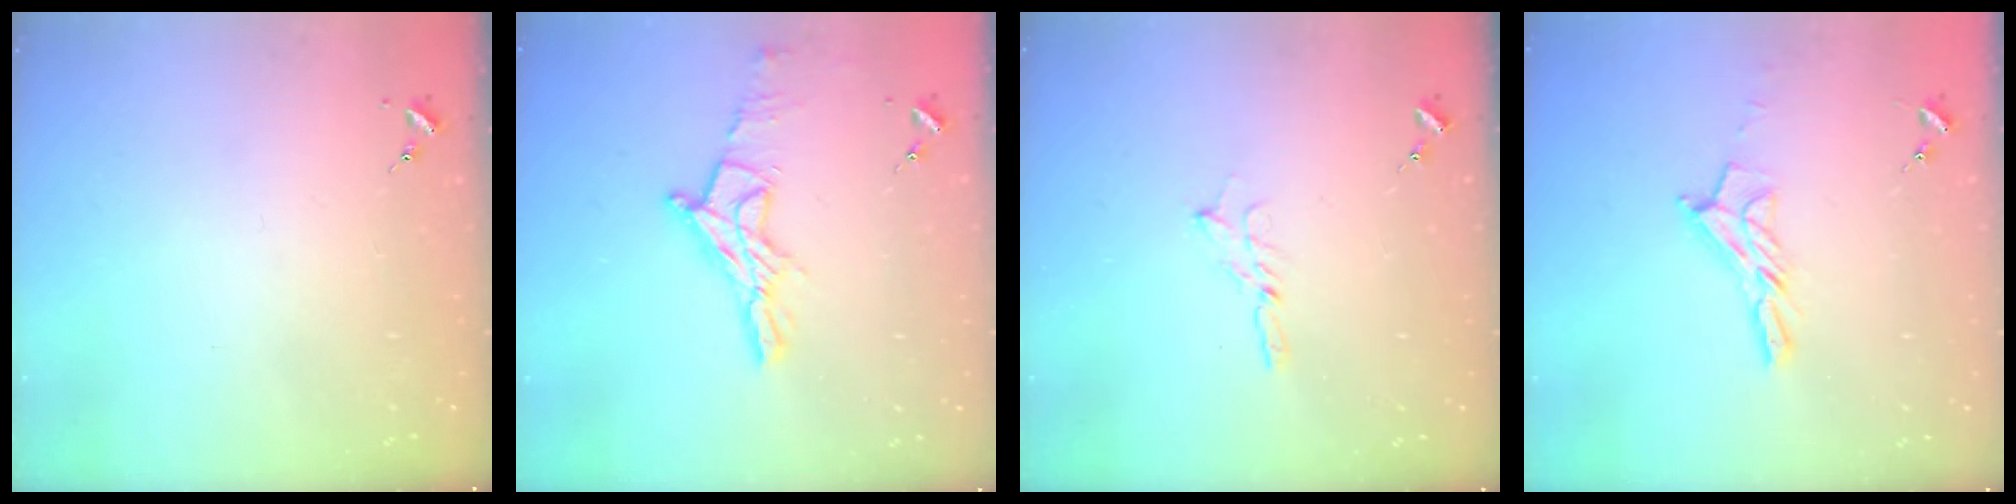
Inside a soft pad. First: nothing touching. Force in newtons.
{"total": 14.5, "press": 14.4, "slide": 1.0}
{"total": 2.0, "press": 2.0, "slide": 0.2}
{"total": 10.9, "press": 10.8, "slide": 0.8}